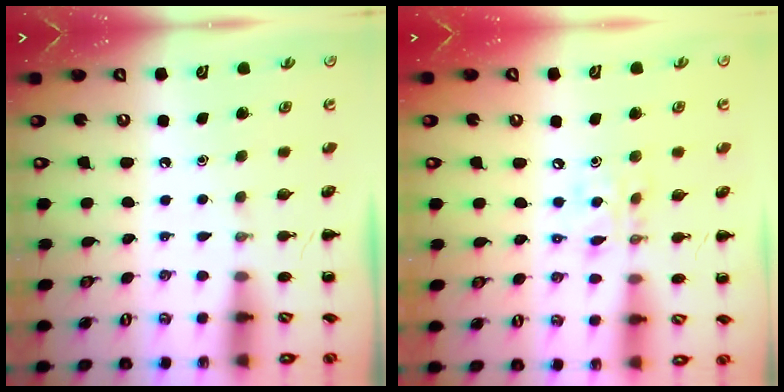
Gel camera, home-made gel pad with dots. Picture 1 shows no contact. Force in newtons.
{"total": 9.1, "press": 8.9, "slide": 1.9}